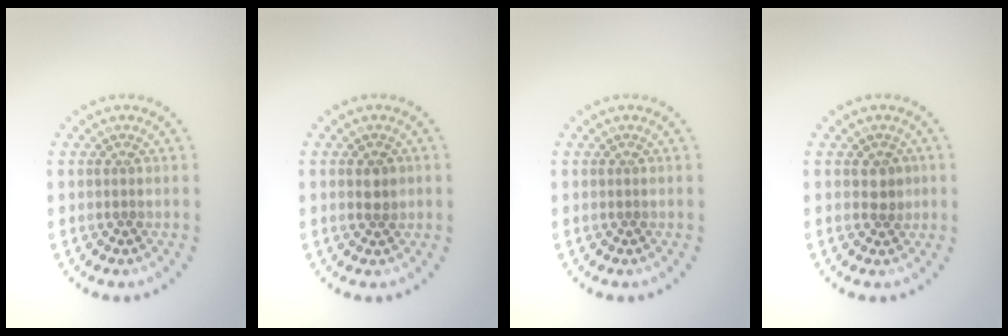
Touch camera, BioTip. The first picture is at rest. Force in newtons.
{"total": 1.4, "press": 1.4, "slide": 0.1}
{"total": 0.0}
{"total": 1.5, "press": 1.3, "slide": 0.7}